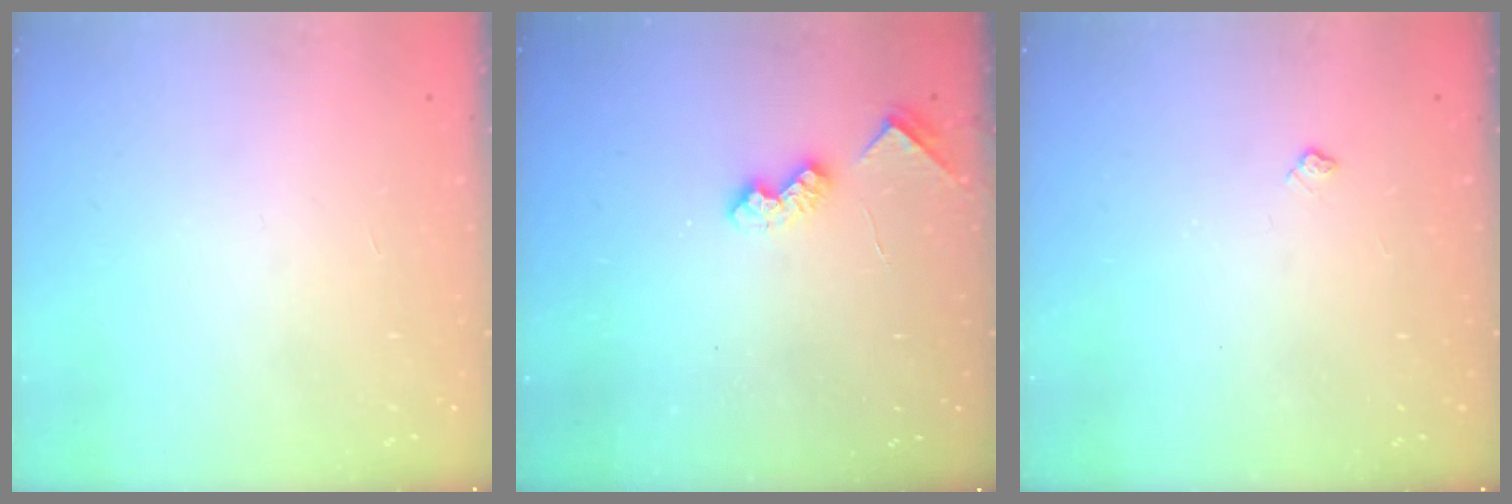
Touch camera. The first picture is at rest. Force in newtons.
{"total": 5.9, "press": 5.8, "slide": 0.8}
{"total": 3.1, "press": 3.1, "slide": 0.4}